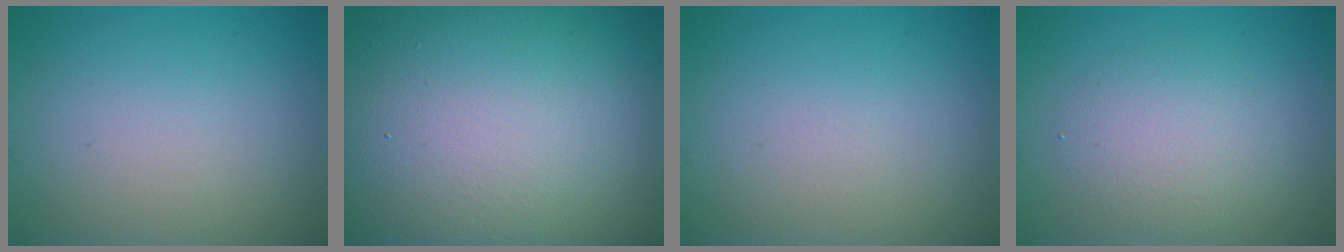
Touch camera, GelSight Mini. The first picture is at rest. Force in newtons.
{"total": 23.2, "press": 23.2, "slide": 1.1}
{"total": 0.0}
{"total": 2.9, "press": 2.9, "slide": 0.2}